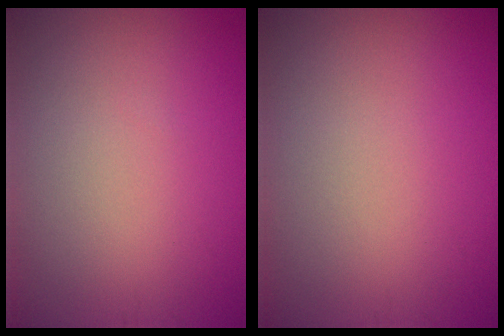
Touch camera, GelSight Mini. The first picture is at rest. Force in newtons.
{"total": 0.0}